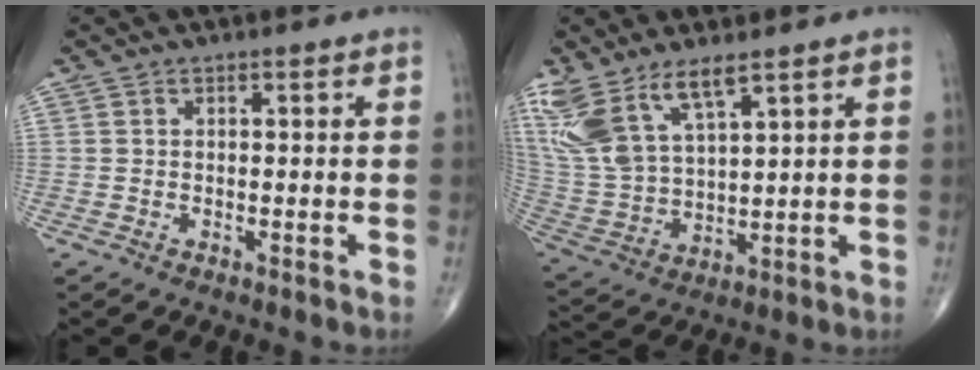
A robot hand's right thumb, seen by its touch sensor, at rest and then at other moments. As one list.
[{"total": 13.5, "force": [8.6, 5.0, 9.1], "torque": [-0.196, -0.027, 0.189]}]